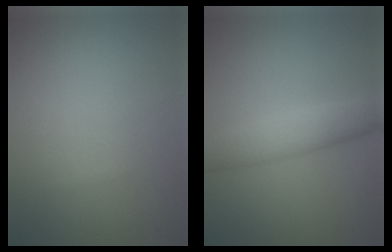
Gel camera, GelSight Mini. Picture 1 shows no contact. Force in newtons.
{"total": 4.5, "press": 4.4, "slide": 0.3}